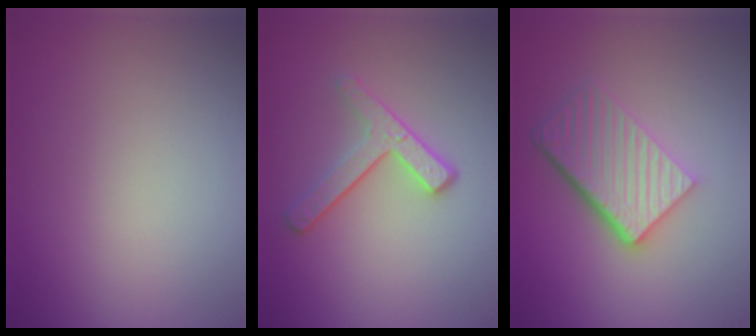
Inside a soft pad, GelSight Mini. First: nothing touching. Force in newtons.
{"total": 2.9, "press": 2.3, "slide": 1.7}
{"total": 6.0, "press": 4.1, "slide": 4.3}